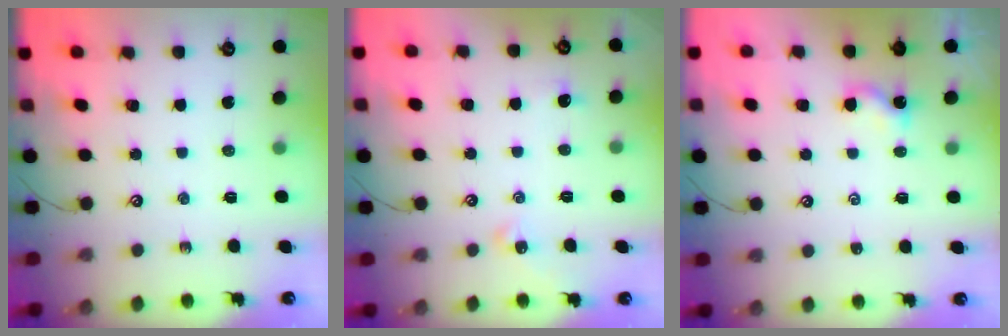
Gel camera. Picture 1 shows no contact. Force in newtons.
{"total": 1.4, "press": 1.3, "slide": 0.5}
{"total": 0.0}